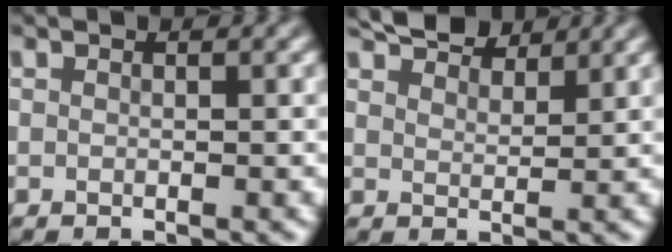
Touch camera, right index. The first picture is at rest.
{"total": 5.3, "force": [4.5, 1.7, 2.2], "torque": [-0.030, 0.006, 0.071]}